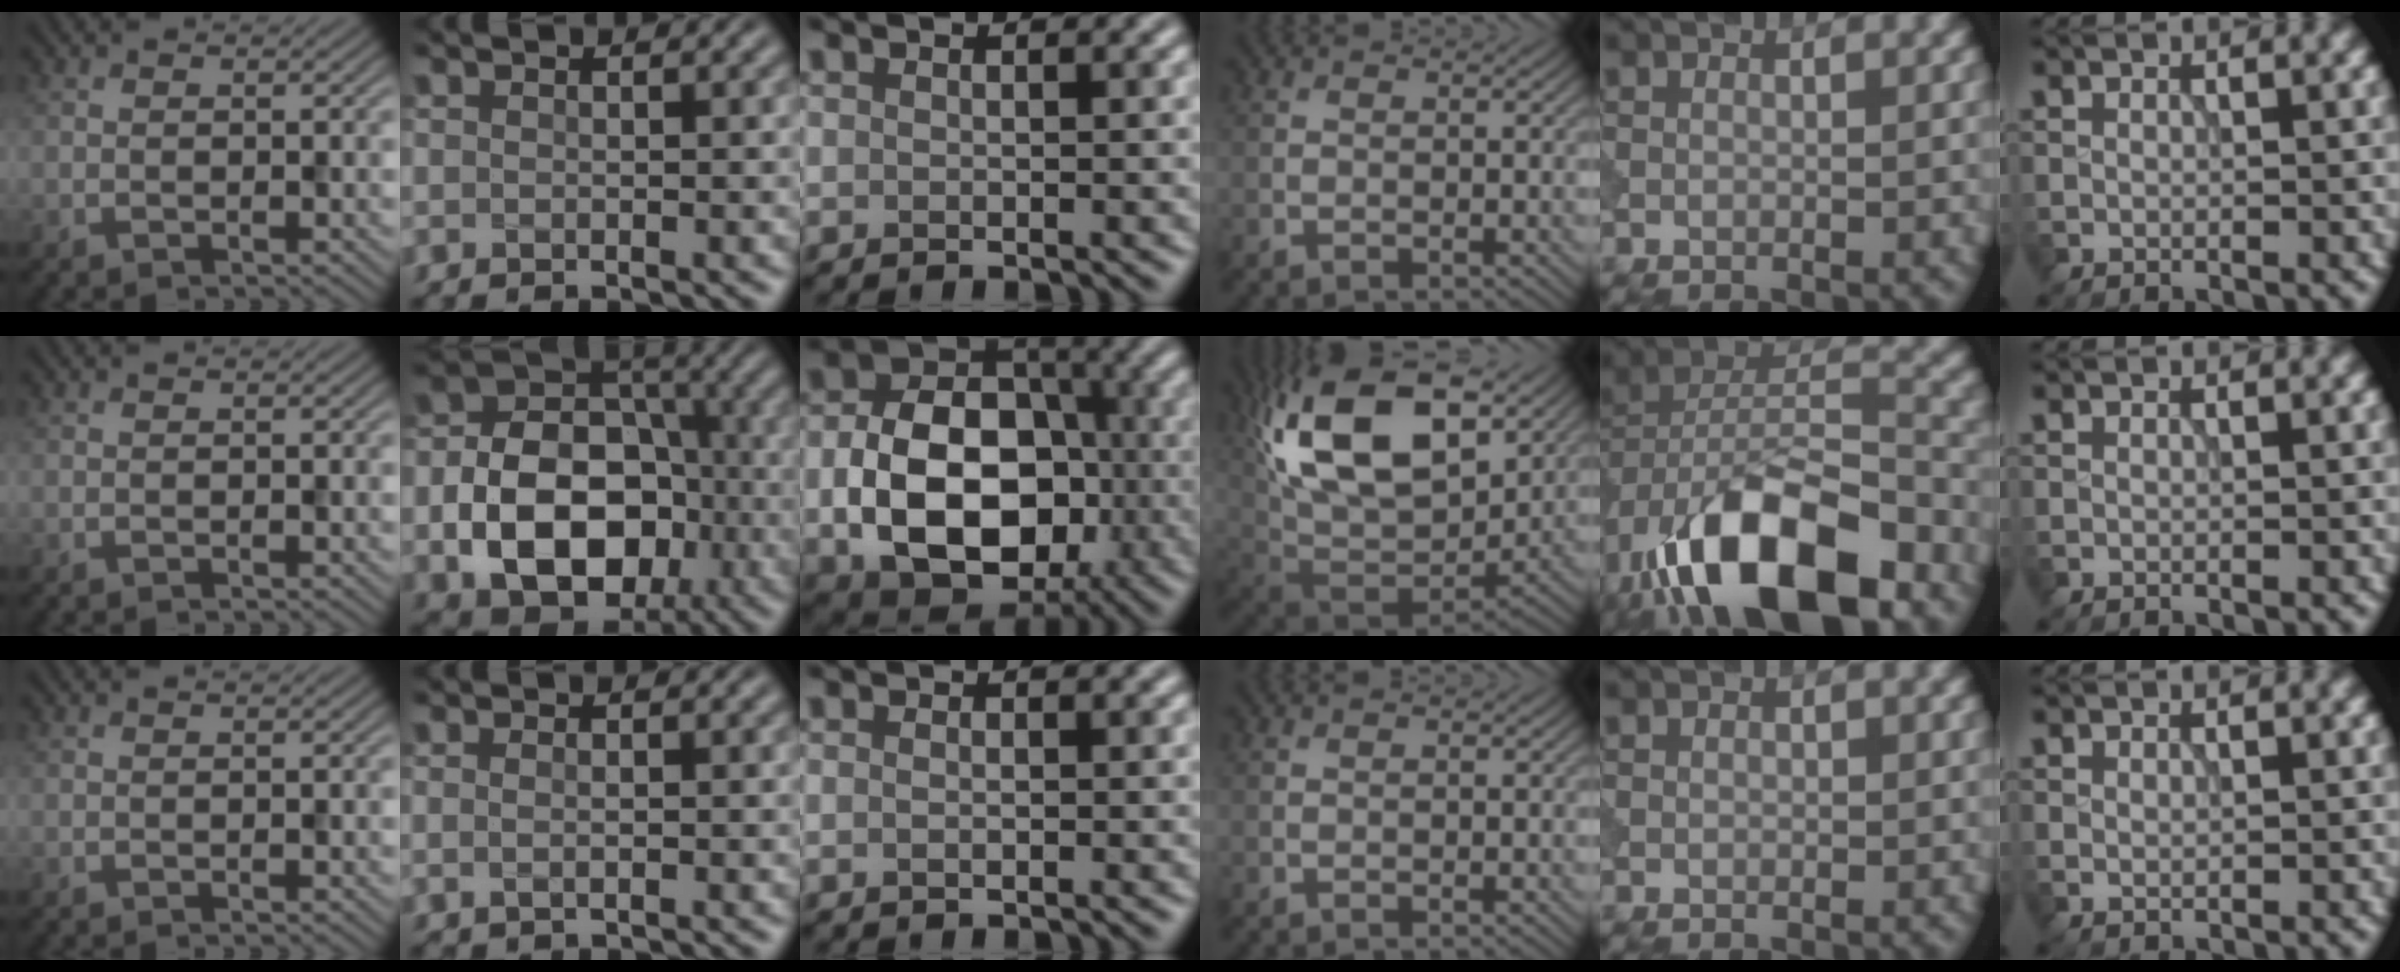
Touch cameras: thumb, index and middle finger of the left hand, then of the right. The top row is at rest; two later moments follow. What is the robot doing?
{"motion": "insert", "object": "peg toy"}